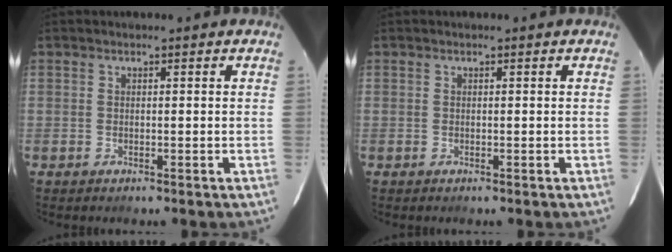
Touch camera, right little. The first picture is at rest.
{"total": 0.0}